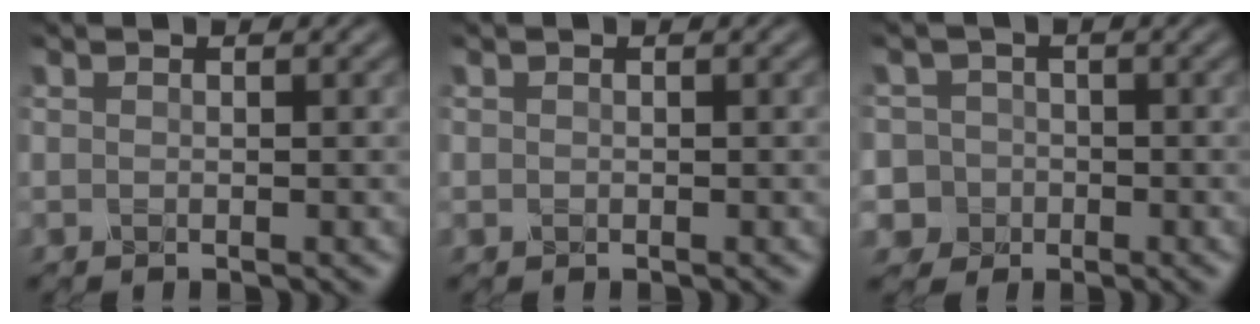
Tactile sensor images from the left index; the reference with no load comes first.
{"total": 0.0}
{"total": 5.8, "force": [-1.7, 5.5, 0.8], "torque": [-0.013, 0.009, -0.059]}